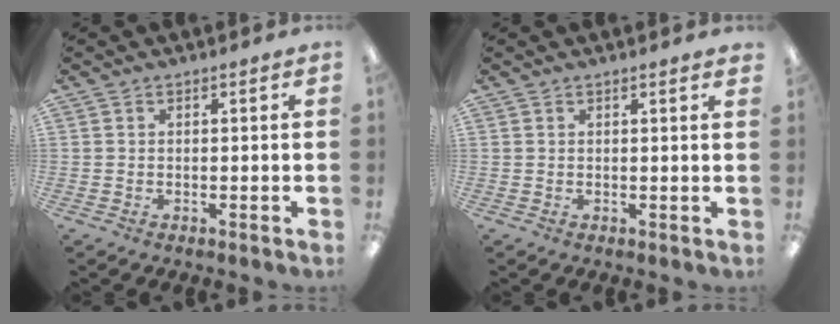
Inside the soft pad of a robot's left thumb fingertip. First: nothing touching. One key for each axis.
{"total": 0.7, "fx": 0.7, "fy": -0.1, "fz": 0.3, "tx": 0.003, "ty": -0.004, "tz": 0.010}